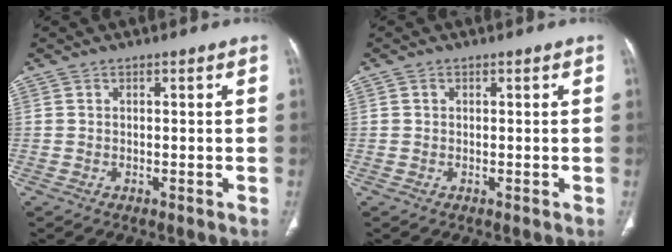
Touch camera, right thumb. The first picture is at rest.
{"total": 0.5, "force": [0.1, 0.5, 0.2], "torque": [0.000, 0.002, 0.002]}